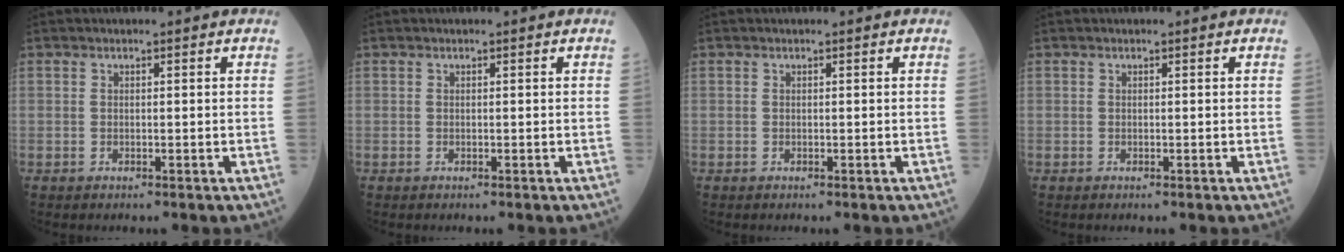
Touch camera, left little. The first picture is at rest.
{"total": 0.0}
{"total": 0.0}
{"total": 0.0}